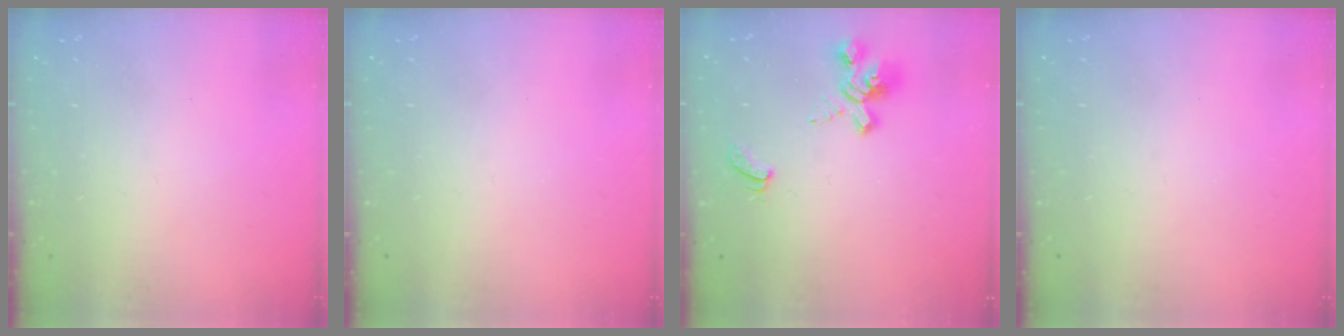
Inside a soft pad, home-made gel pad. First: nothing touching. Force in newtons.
{"total": 0.0}
{"total": 2.4, "press": 1.9, "slide": 1.5}
{"total": 0.0}